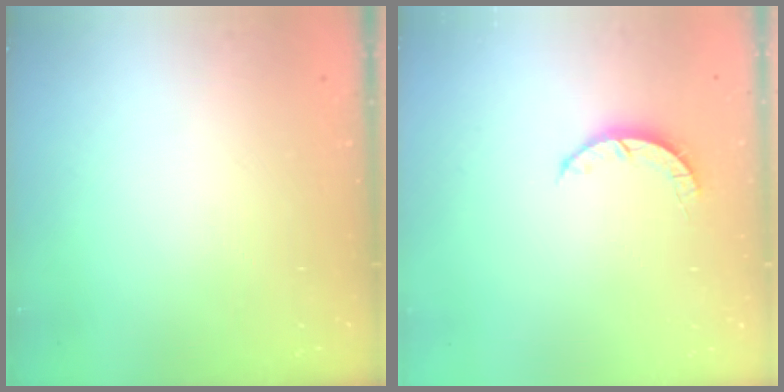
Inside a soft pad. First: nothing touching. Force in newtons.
{"total": 2.7, "press": 2.7, "slide": 0.4}